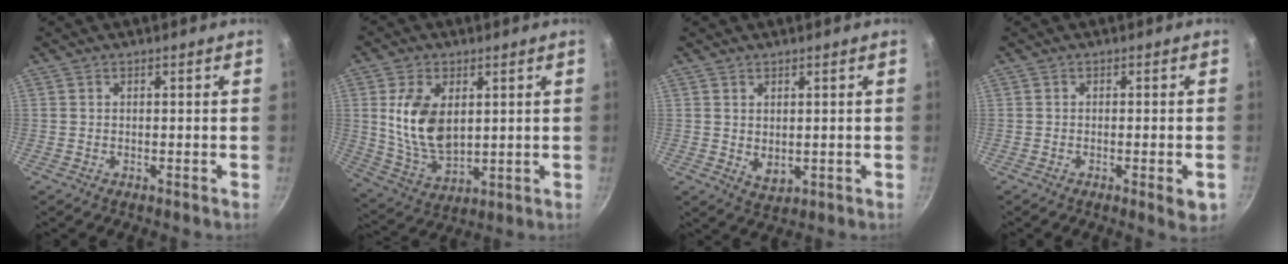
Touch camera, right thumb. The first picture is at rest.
{"total": 12.8, "force": [2.6, 7.8, 9.8], "torque": [-0.175, -0.024, 0.061]}
{"total": 3.2, "force": [0.8, 2.0, 2.3], "torque": [-0.035, -0.015, 0.020]}
{"total": 3.8, "force": [-1.4, 0.8, 3.5], "torque": [-0.047, -0.003, -0.018]}